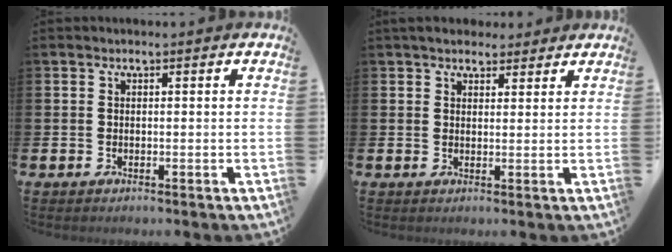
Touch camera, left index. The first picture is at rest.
{"total": 3.8, "force": [3.5, 1.5, 0.4], "torque": [-0.010, -0.008, 0.063]}